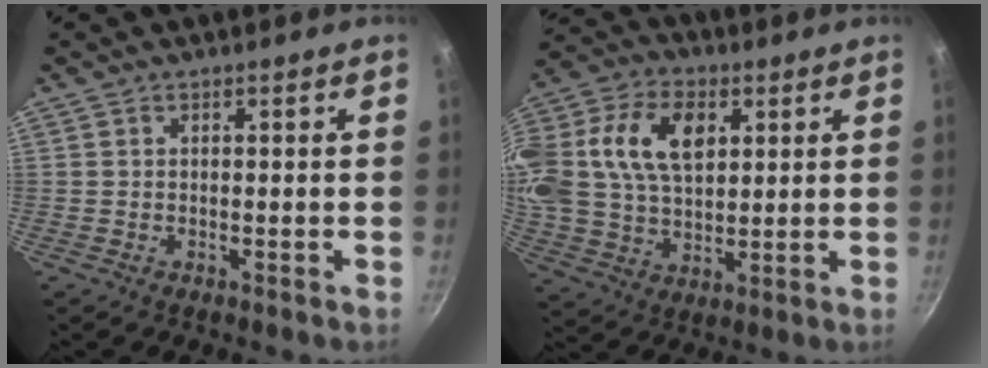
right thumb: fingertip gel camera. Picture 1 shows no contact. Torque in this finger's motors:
{"motor_torque": [1.76, 3.25, 1.28, -0.63, 0.24]}